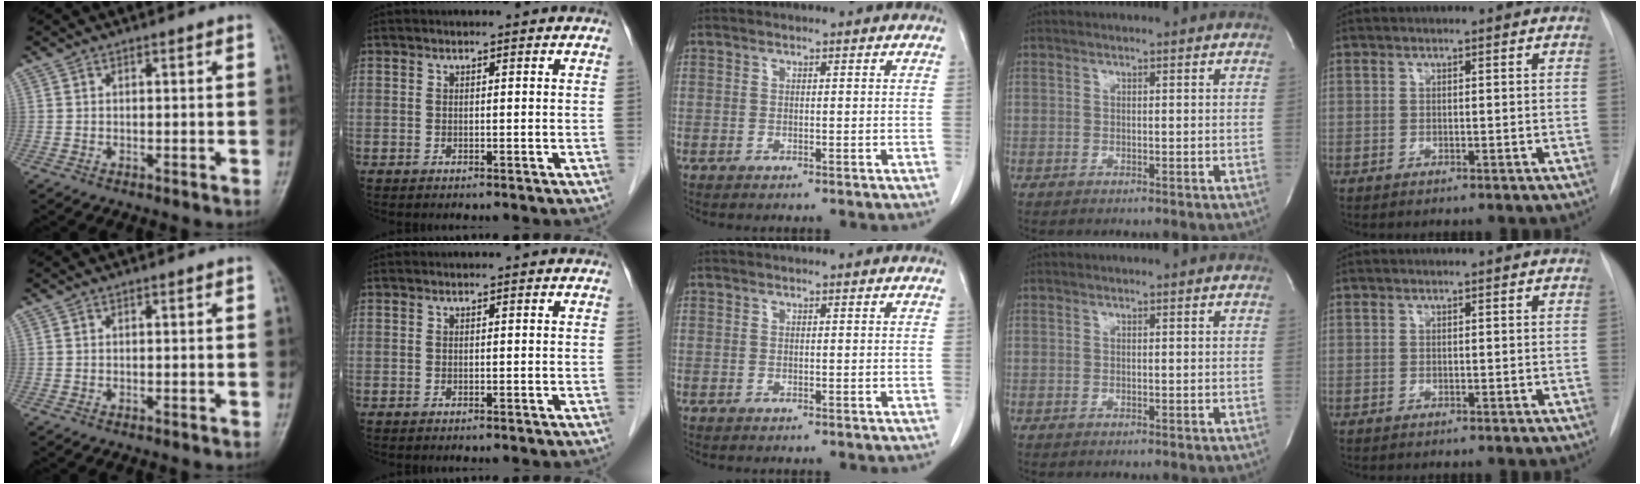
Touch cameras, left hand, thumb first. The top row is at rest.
{}